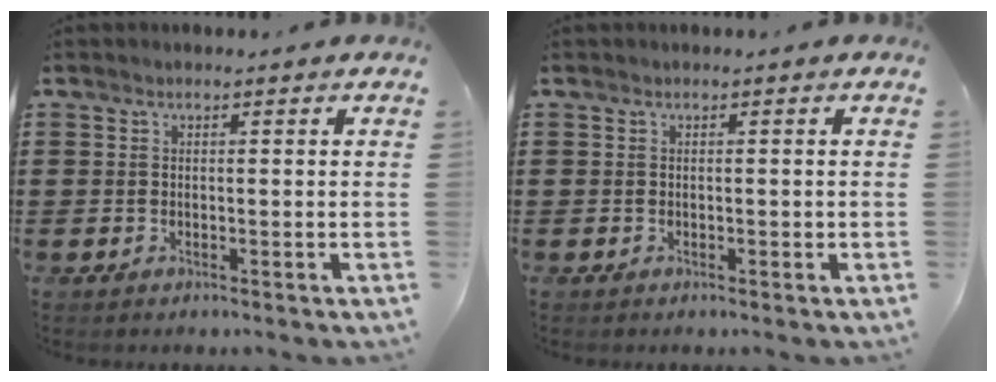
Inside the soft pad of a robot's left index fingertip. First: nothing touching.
{"total": 0.0}